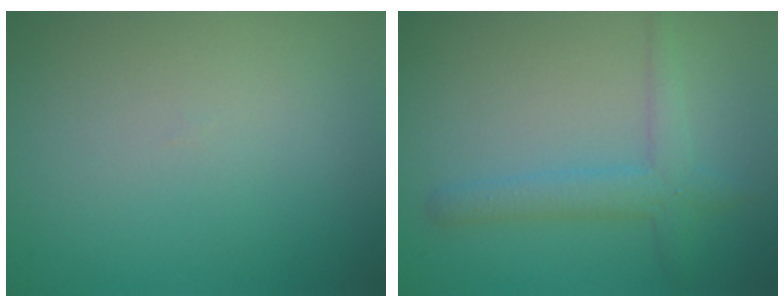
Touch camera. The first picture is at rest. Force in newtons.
{"total": 2.7, "press": 2.7, "slide": 0.2}